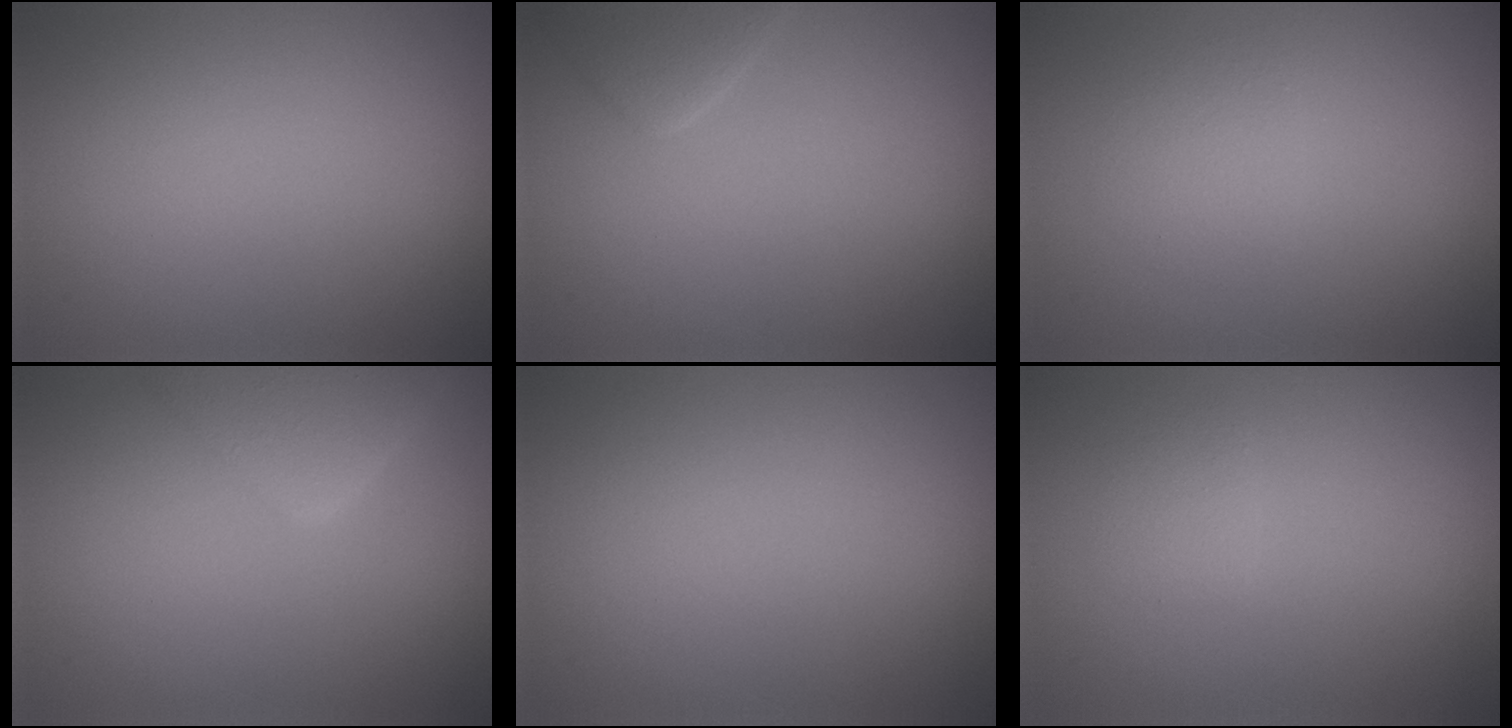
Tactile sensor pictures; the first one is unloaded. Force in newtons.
{"total": 1.7, "press": 1.7, "slide": 0.1}
{"total": 1.6, "press": 1.6, "slide": 0.0}
{"total": 4.0, "press": 4.0, "slide": 0.2}
{"total": 0.0}
{"total": 1.0, "press": 1.0, "slide": 0.1}